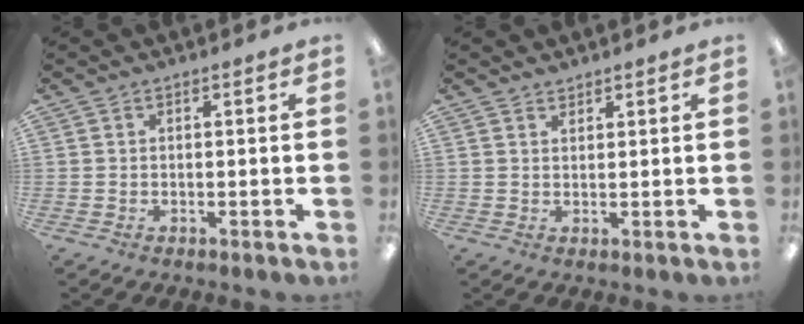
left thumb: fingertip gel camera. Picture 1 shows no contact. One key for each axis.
{"total": 1.6, "fx": 1.6, "fy": 0.4, "fz": -0.2, "tx": 0.002, "ty": -0.004, "tz": 0.031}